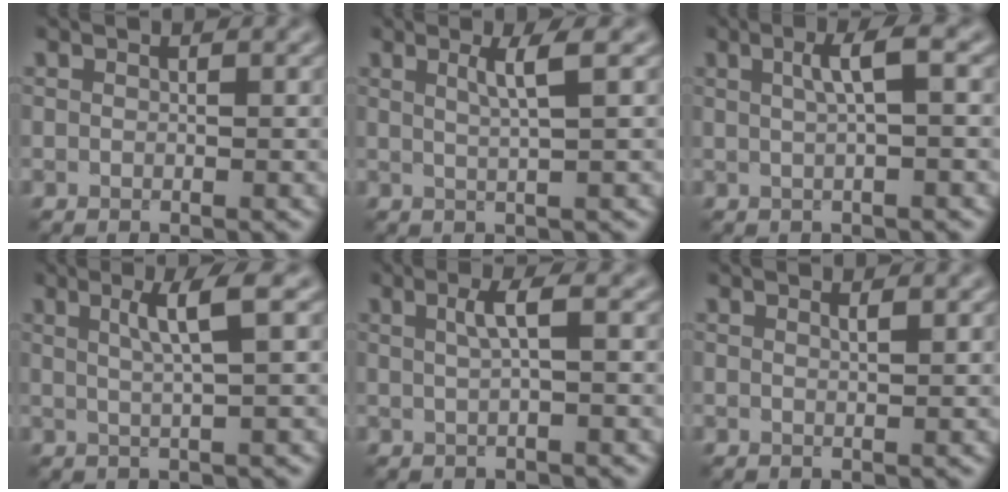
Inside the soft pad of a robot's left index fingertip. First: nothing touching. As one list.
[{"total": 2.5, "force": [0.9, 0.4, 2.3], "torque": [-0.035, 0.004, 0.011]}, {"total": 2.9, "force": [0.7, 0.5, 2.7], "torque": [-0.042, 0.013, 0.008]}, {"total": 3.5, "force": [1.2, 0.4, 3.2], "torque": [-0.046, 0.007, 0.019]}, {"total": 2.2, "force": [0.5, 0.4, 2.1], "torque": [-0.038, 0.008, 0.006]}, {"total": 0.7, "force": [0.5, 0.1, 0.5], "torque": [-0.006, 0.002, 0.006]}]